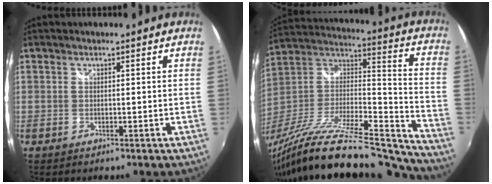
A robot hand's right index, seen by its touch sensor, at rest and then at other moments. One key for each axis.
{"total": 32.5, "fx": -27.9, "fy": 4.4, "fz": 16.1, "tx": -0.248, "ty": -0.041, "tz": -0.446}